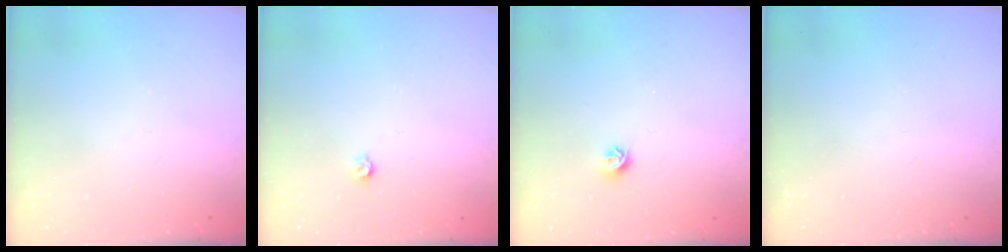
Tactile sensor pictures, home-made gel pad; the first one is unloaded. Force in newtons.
{"total": 3.0, "press": 3.0, "slide": 0.5}
{"total": 6.0, "press": 5.9, "slide": 0.7}
{"total": 0.0}